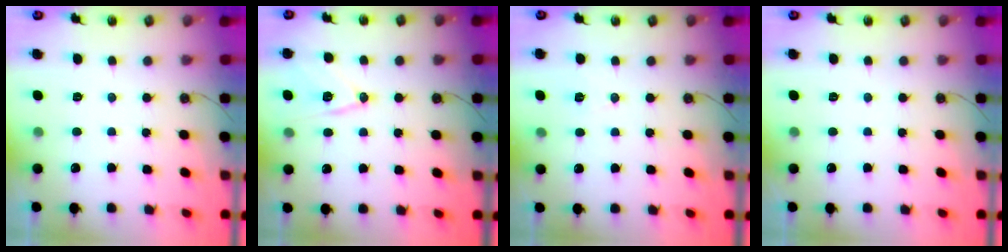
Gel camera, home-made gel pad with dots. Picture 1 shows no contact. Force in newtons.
{"total": 12.3, "press": 12.2, "slide": 1.3}
{"total": 6.2, "press": 4.3, "slide": 4.5}
{"total": 0.0}